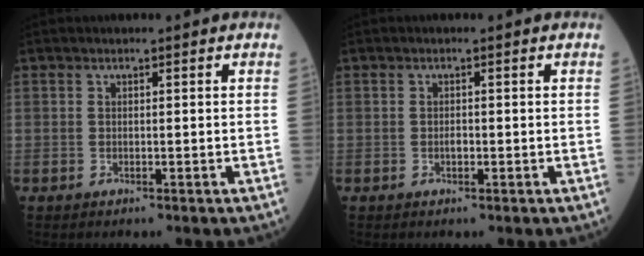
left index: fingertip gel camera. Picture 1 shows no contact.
{"total": 0.8, "force": [-0.2, 0.4, 0.7], "torque": [-0.014, 0.001, -0.004]}